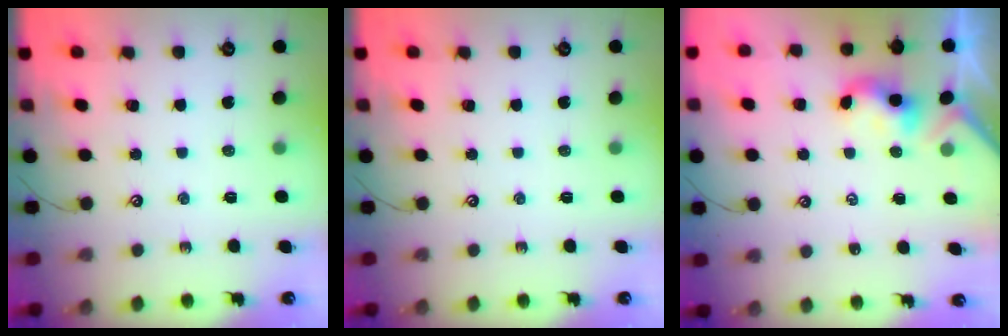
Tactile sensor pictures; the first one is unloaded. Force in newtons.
{"total": 0.0}
{"total": 2.4, "press": 2.4, "slide": 0.2}